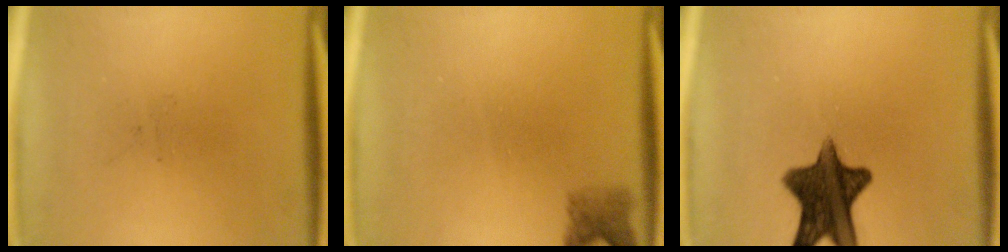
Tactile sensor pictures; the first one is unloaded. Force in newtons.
{"total": 2.3}
{"total": 11.7}